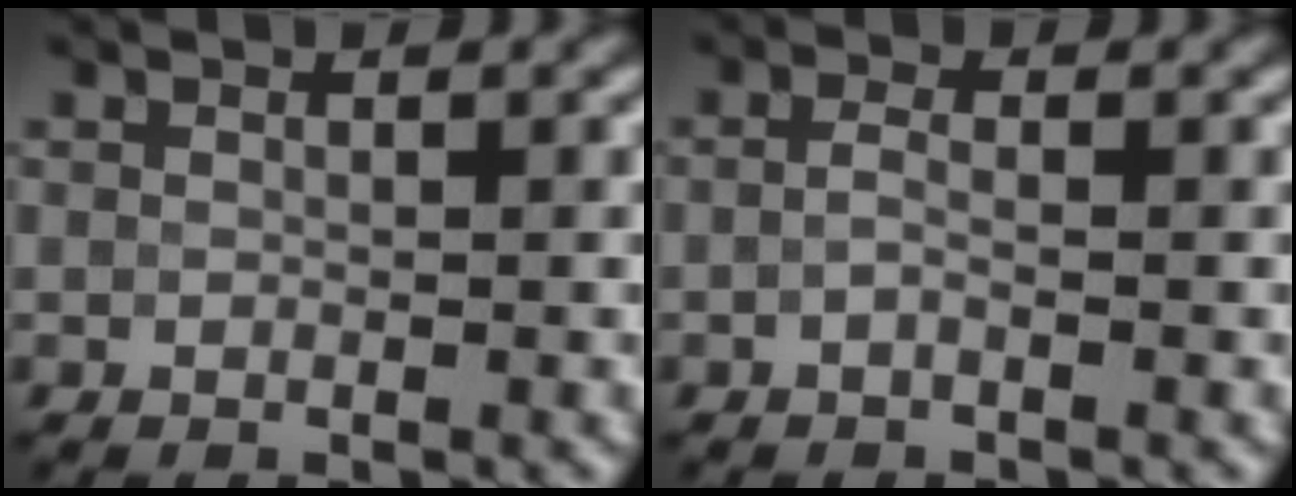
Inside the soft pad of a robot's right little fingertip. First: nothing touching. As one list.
[{"total": 0.8, "force": [-0.4, 0.0, 0.7], "torque": [-0.016, 0.003, -0.011]}]